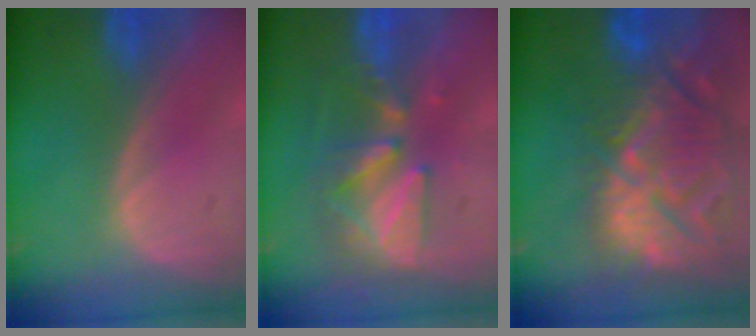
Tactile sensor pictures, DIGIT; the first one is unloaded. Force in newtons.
{"total": 8.9, "press": 7.8, "slide": 4.2}
{"total": 15.2, "press": 13.0, "slide": 7.8}